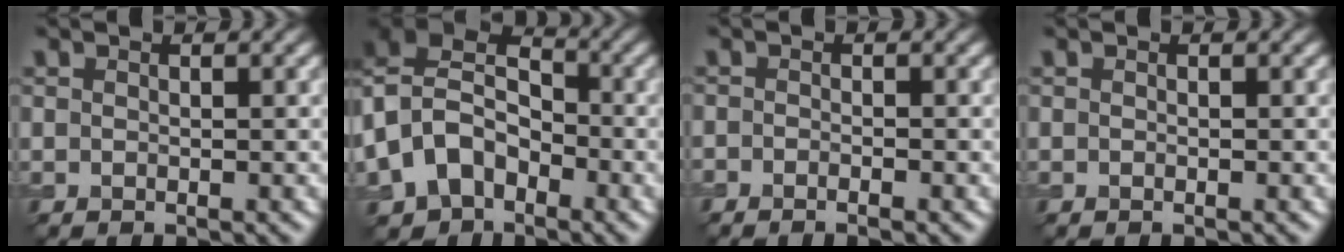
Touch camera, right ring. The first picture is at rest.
{"total": 9.8, "force": [-2.9, 7.4, 5.8], "torque": [-0.111, -0.007, -0.061]}
{"total": 1.1, "force": [-0.9, 0.1, 0.6], "torque": [-0.013, -0.004, -0.017]}
{"total": 0.0}